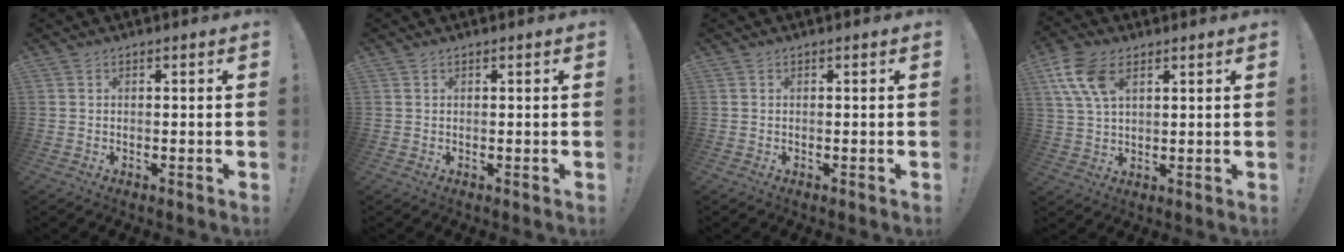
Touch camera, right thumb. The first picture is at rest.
{"total": 0.0}
{"total": 0.0}
{"total": 11.1, "force": [5.1, 6.4, 7.5], "torque": [-0.150, -0.008, 0.098]}